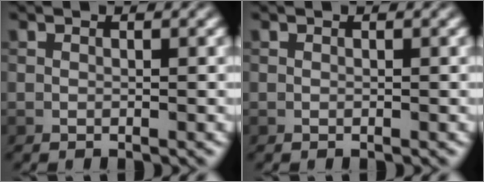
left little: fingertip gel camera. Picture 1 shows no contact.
{"total": 0.0}